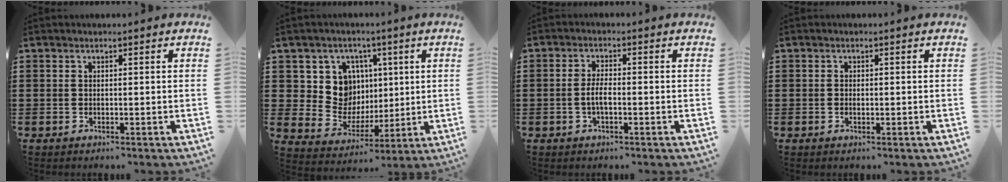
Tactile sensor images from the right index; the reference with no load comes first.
{"total": 9.6, "force": [2.7, 8.6, 3.3], "torque": [-0.084, -0.005, 0.056]}
{"total": 3.0, "force": [-0.8, 1.0, 2.7], "torque": [-0.063, -0.001, -0.019]}
{"total": 0.8, "force": [-0.2, 0.4, 0.7], "torque": [-0.014, -0.001, -0.003]}